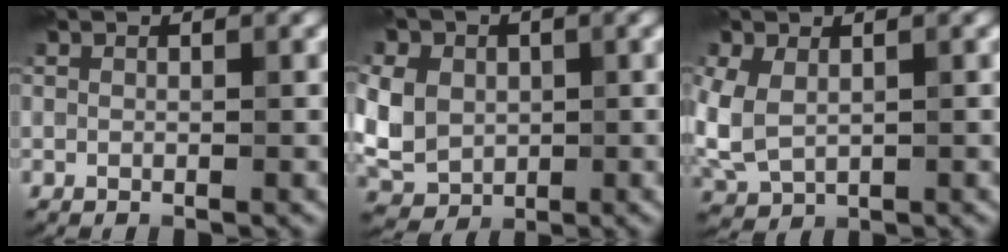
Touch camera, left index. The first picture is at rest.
{"total": 7.7, "force": [0.9, 6.3, 4.2], "torque": [-0.101, 0.017, -0.003]}
{"total": 5.4, "force": [0.3, 3.8, 3.9], "torque": [-0.104, -0.014, 0.014]}